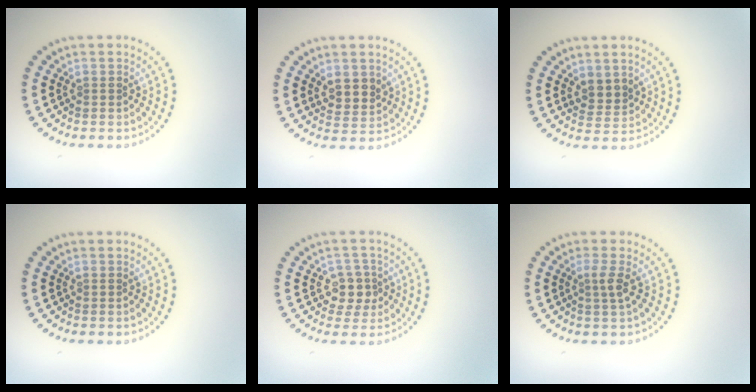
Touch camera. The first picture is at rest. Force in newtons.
{"total": 2.2, "press": 2.0, "slide": 1.0}
{"total": 1.8, "press": 1.4, "slide": 1.2}
{"total": 0.0}
{"total": 2.4, "press": 2.2, "slide": 1.0}
{"total": 1.5, "press": 1.0, "slide": 1.1}